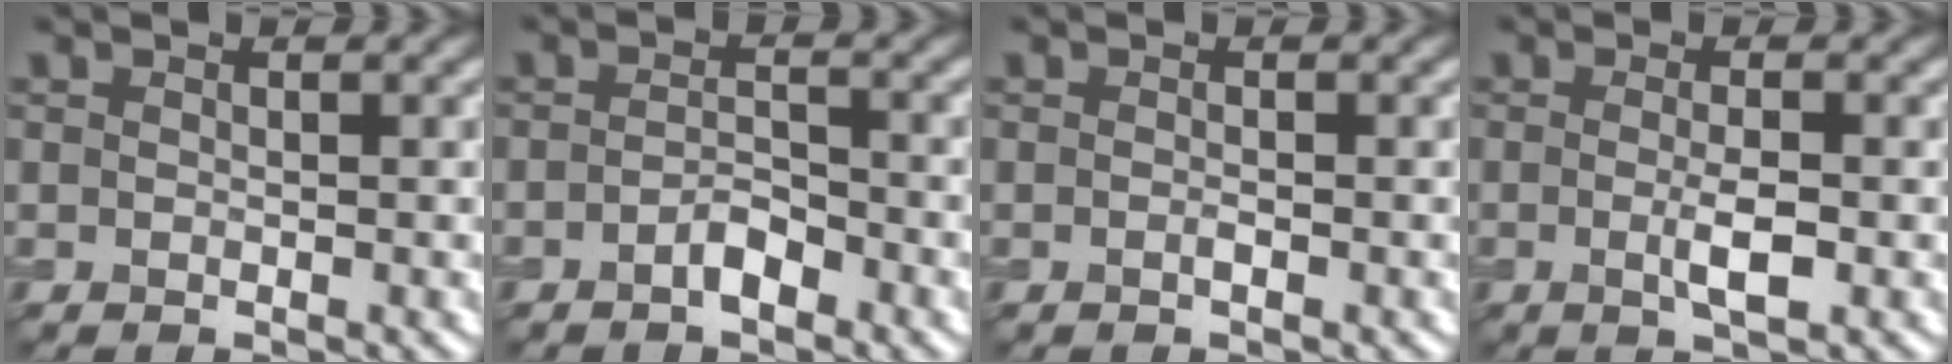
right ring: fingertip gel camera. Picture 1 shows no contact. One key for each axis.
{"total": 1.9, "fx": -1.2, "fy": 0.6, "fz": 1.3, "tx": -0.024, "ty": 0.005, "tz": -0.024}
{"total": 0.5, "fx": -0.3, "fy": 0.1, "fz": 0.5, "tx": -0.011, "ty": 0.001, "tz": -0.005}
{"total": 2.4, "fx": -0.3, "fy": 0.4, "fz": 2.3, "tx": -0.044, "ty": -0.005, "tz": -0.006}